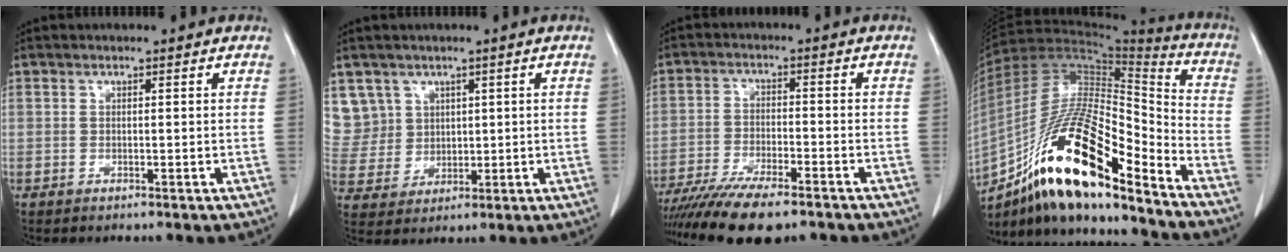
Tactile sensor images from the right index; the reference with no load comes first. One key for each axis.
{"total": 8.6, "fx": 4.2, "fy": 7.5, "fz": 0.0, "tx": -0.009, "ty": 0.027, "tz": 0.102}
{"total": 14.4, "fx": -11.6, "fy": 2.7, "fz": 8.1, "tx": -0.145, "ty": -0.026, "tz": -0.189}
{"total": 22.4, "fx": -13.9, "fy": 4.7, "fz": 16.9, "tx": -0.315, "ty": -0.007, "tz": -0.245}